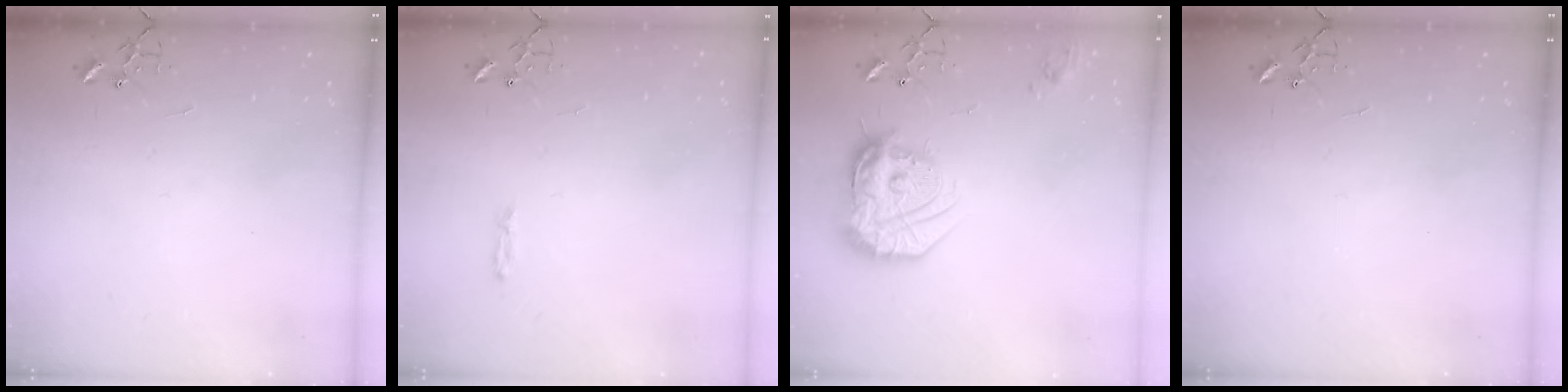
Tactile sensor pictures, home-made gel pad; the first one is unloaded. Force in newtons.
{"total": 3.4, "press": 3.4, "slide": 0.4}
{"total": 19.3, "press": 19.2, "slide": 1.7}
{"total": 0.0}